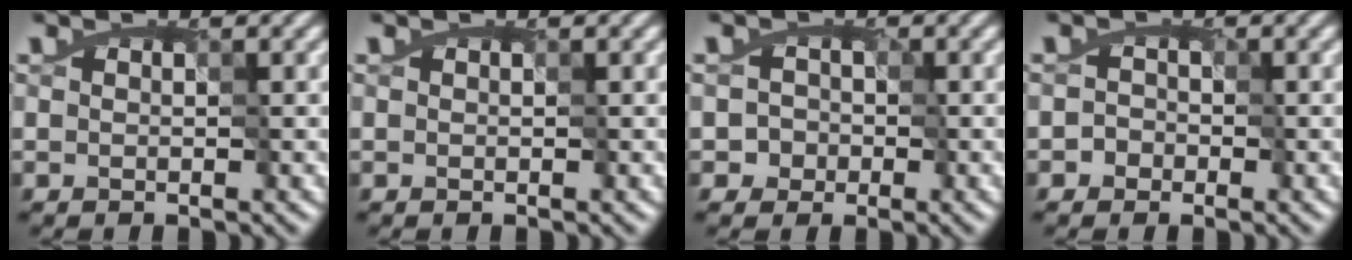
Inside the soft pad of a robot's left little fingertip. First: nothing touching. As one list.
[{"total": 0.0}, {"total": 2.6, "force": [-0.8, 2.4, 0.3], "torque": [0.003, 0.006, -0.016]}, {"total": 2.0, "force": [-1.0, 1.7, 0.0], "torque": [0.014, 0.003, -0.023]}]